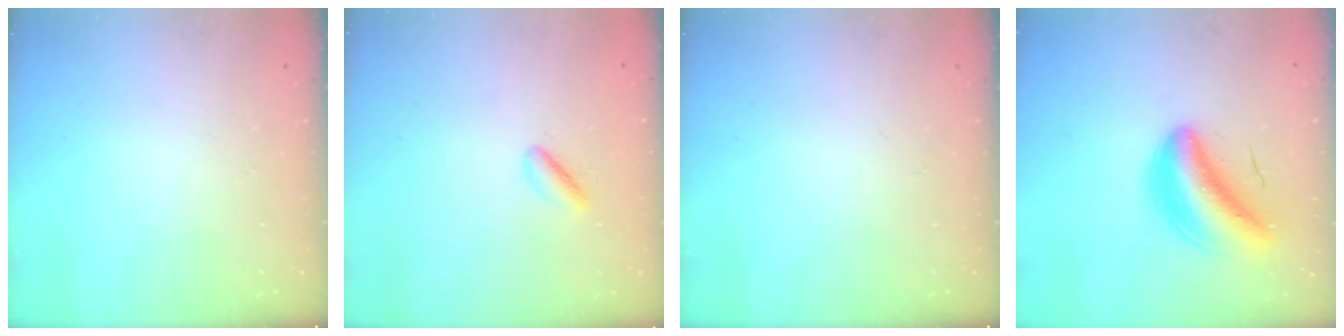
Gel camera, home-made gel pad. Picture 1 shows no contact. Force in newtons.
{"total": 2.5, "press": 2.4, "slide": 0.8}
{"total": 0.0}
{"total": 7.7, "press": 7.3, "slide": 2.6}